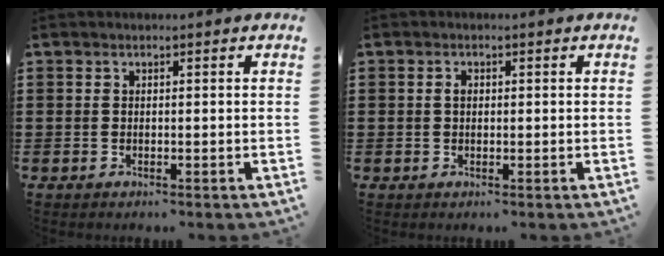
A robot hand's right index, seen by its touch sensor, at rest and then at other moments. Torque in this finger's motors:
{"motor_torque": [0.36, -0.08, 0.13, 0.05]}